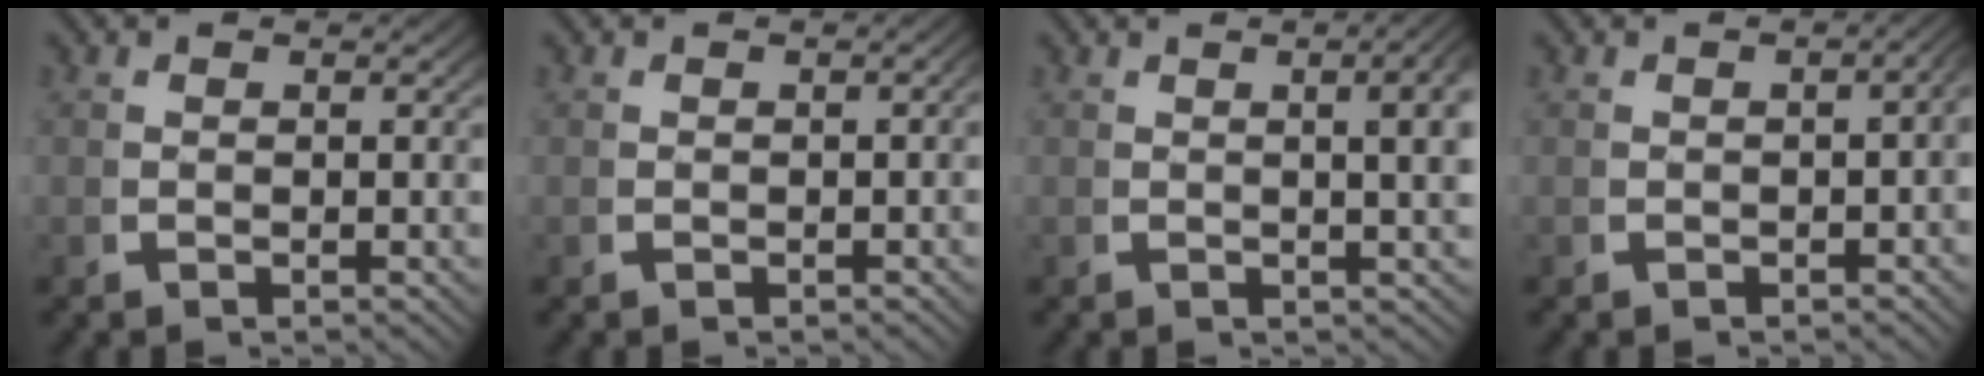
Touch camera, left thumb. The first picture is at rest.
{"total": 0.7, "force": [-0.5, 0.3, 0.5], "torque": [-0.004, 0.002, -0.006]}
{"total": 6.4, "force": [1.5, 2.7, 5.6], "torque": [-0.047, 0.016, 0.013]}
{"total": 2.9, "force": [-0.7, 1.4, 2.4], "torque": [-0.025, 0.009, -0.012]}